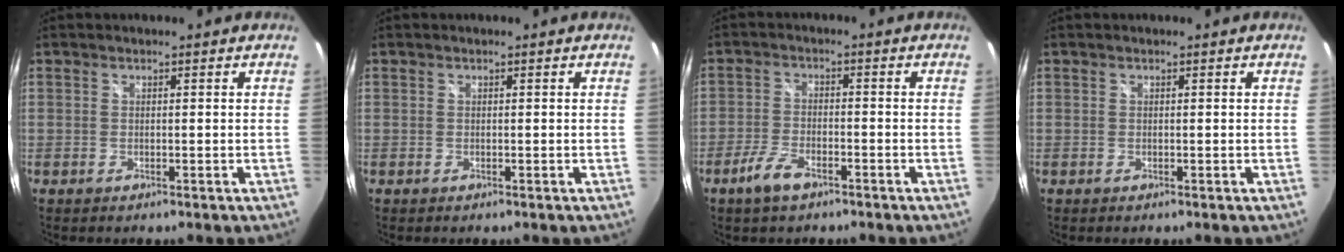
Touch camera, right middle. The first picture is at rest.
{"total": 0.0}
{"total": 4.7, "force": [-3.1, 1.6, 3.2], "torque": [-0.080, -0.006, -0.063]}
{"total": 0.0}